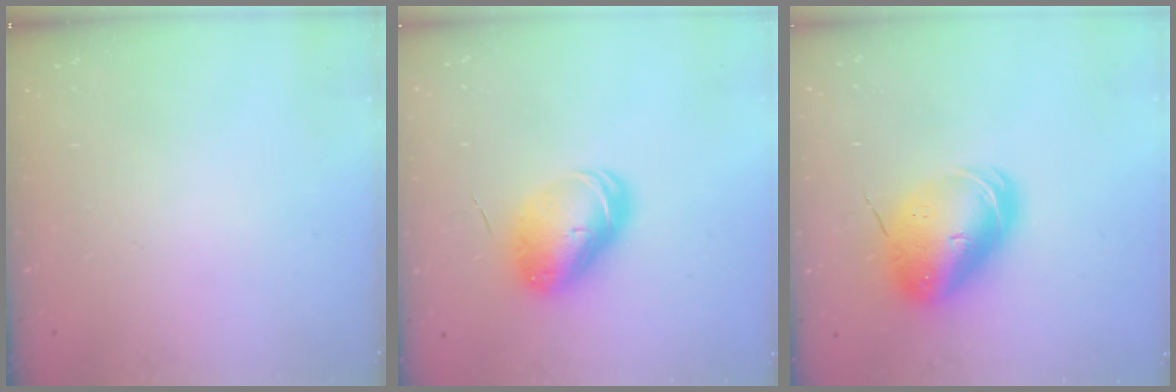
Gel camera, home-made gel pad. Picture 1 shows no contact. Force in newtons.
{"total": 9.7, "press": 9.6, "slide": 1.8}
{"total": 15.0, "press": 14.7, "slide": 3.0}